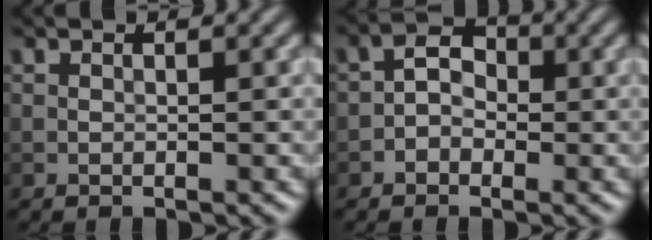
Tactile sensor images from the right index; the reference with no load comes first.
{"total": 2.3, "force": [-0.8, 1.7, 1.3], "torque": [-0.018, 0.010, -0.022]}